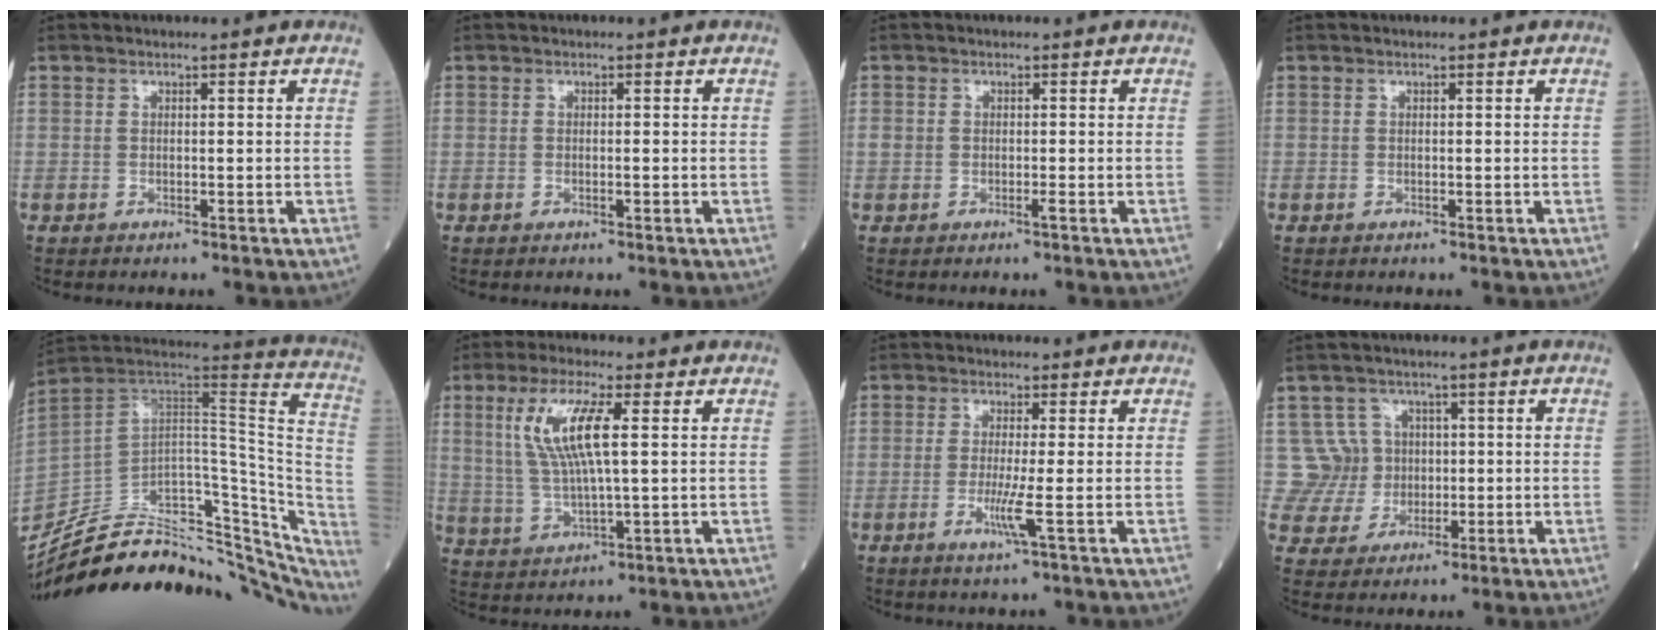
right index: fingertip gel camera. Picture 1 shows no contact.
{"total": 0.7, "force": [-0.1, 0.2, 0.7], "torque": [-0.012, -0.002, -0.001]}
{"total": 1.3, "force": [-0.3, 0.7, 1.0], "torque": [-0.019, 0.001, -0.004]}
{"total": 0.0}
{"total": 34.6, "force": [-27.6, 13.3, 16.0], "torque": [-0.219, 0.011, -0.368]}
{"total": 9.3, "force": [2.6, 1.3, 8.9], "torque": [-0.194, 0.007, 0.055]}
{"total": 3.6, "force": [-1.0, -0.7, 3.4], "torque": [-0.073, -0.010, -0.021]}
{"total": 6.9, "force": [1.3, 6.7, -0.4], "torque": [0.019, 0.022, 0.029]}